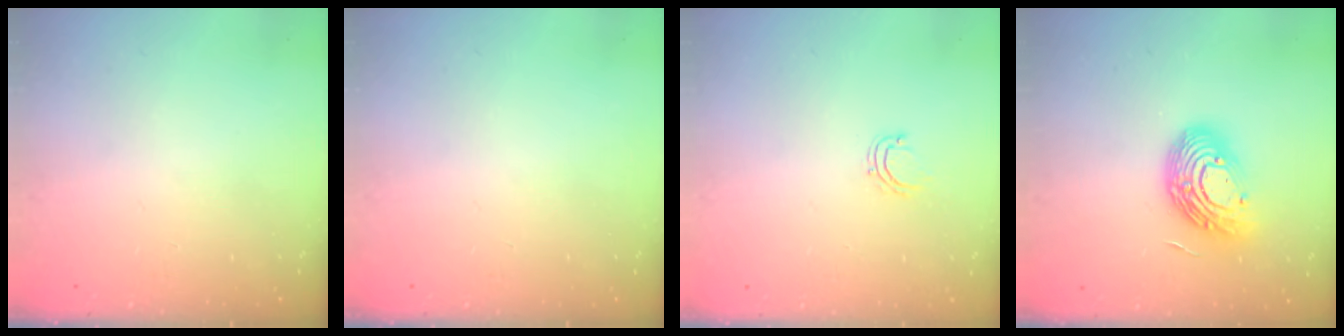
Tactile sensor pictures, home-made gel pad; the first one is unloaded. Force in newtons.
{"total": 0.0}
{"total": 4.7, "press": 4.7, "slide": 0.3}
{"total": 14.5, "press": 14.5, "slide": 1.0}